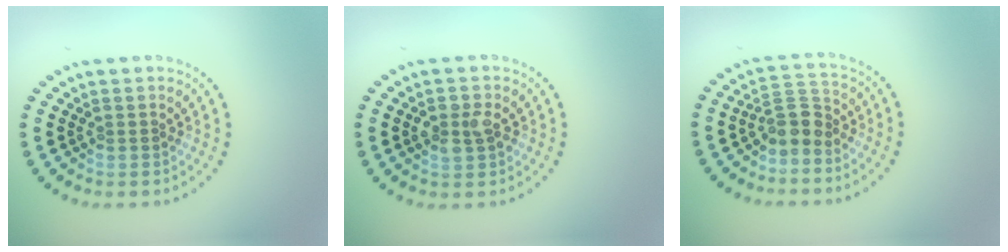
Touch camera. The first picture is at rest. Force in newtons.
{"total": 2.1, "press": 2.1, "slide": 0.1}
{"total": 2.8, "press": 2.2, "slide": 1.6}